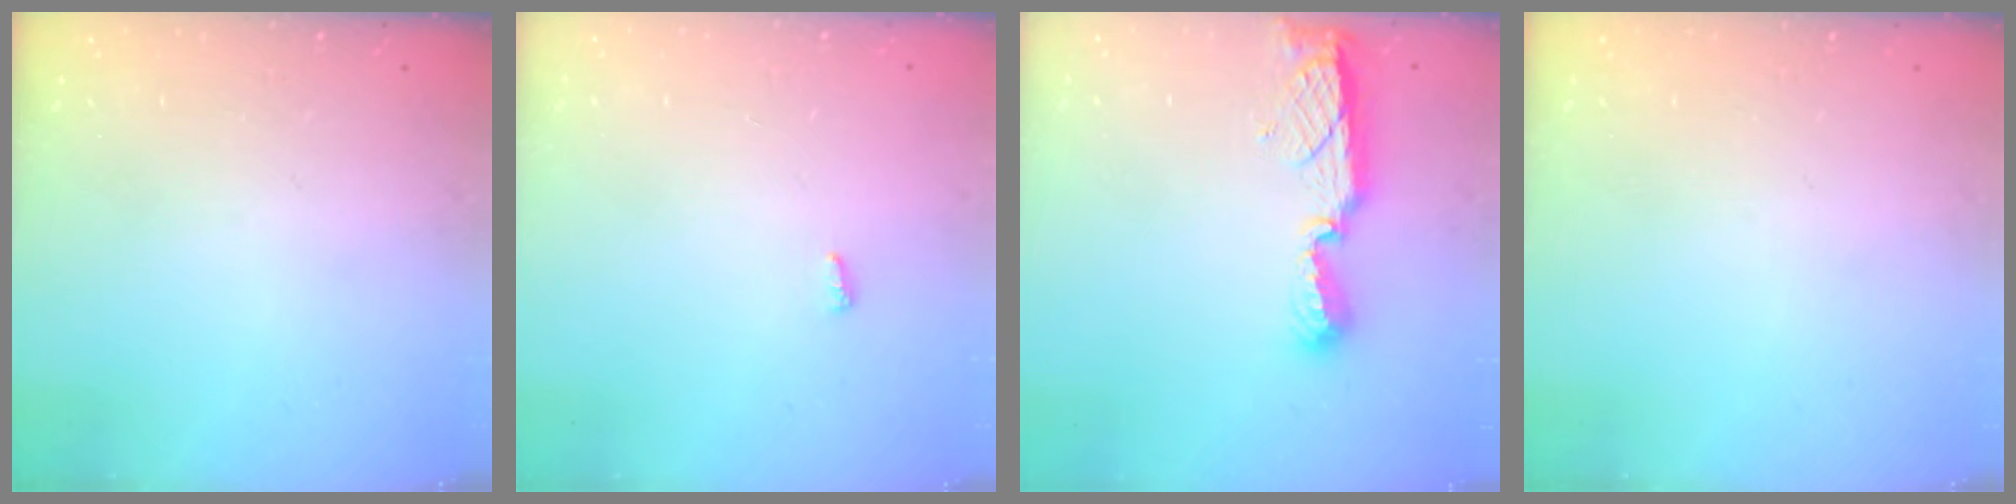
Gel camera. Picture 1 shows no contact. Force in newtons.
{"total": 2.8, "press": 2.8, "slide": 0.5}
{"total": 7.9, "press": 7.9, "slide": 0.3}
{"total": 0.0}